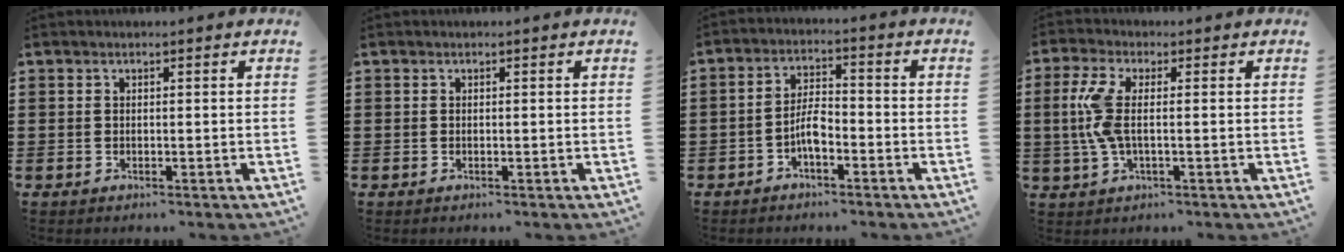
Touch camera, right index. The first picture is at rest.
{"total": 0.0}
{"total": 4.4, "force": [-2.0, 1.7, 3.6], "torque": [-0.076, 0.006, -0.042]}
{"total": 6.0, "force": [0.0, 2.1, 5.6], "torque": [-0.148, -0.012, -0.012]}